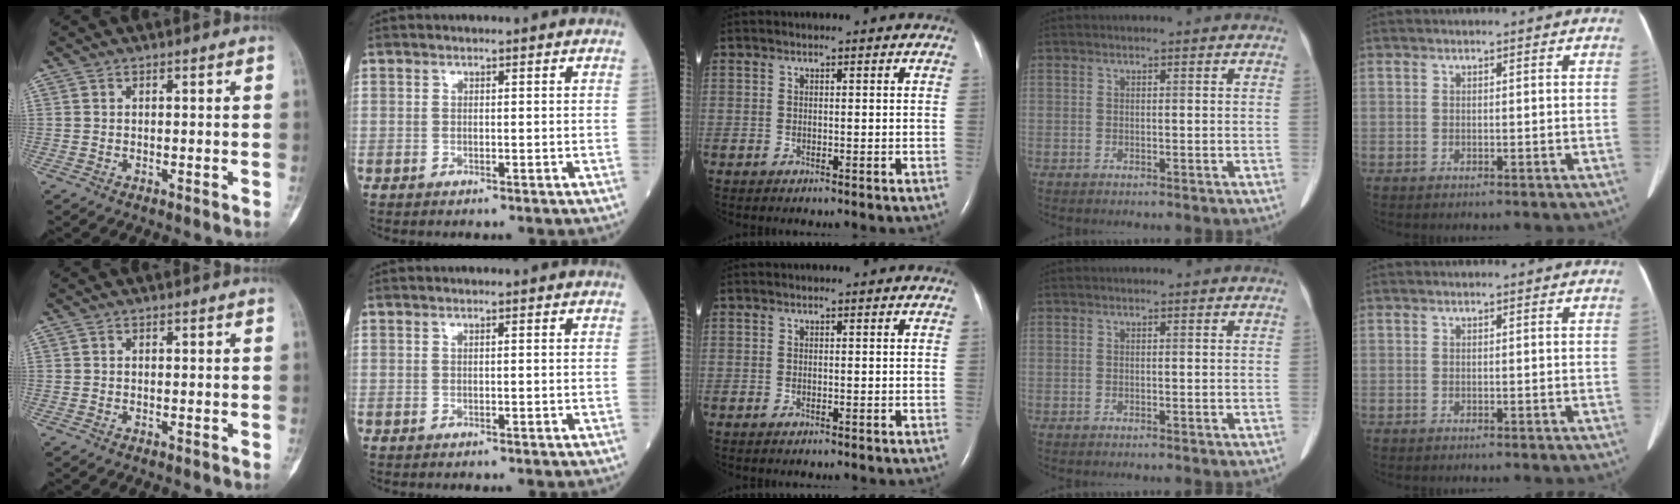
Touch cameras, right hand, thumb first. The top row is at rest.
{}